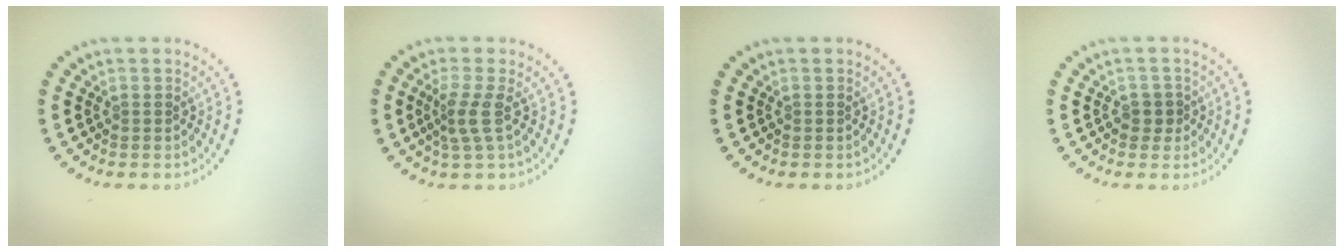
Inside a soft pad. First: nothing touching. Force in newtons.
{"total": 2.4, "press": 1.7, "slide": 1.7}
{"total": 0.0}
{"total": 1.1, "press": 0.9, "slide": 0.6}